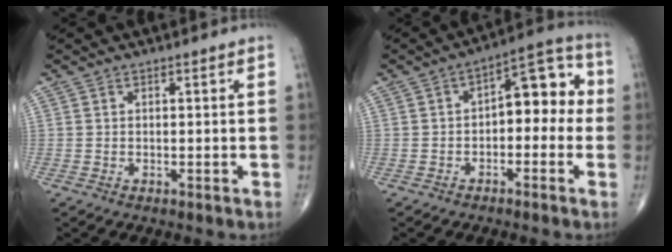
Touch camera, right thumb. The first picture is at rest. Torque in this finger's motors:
{"motor_torque": [1.92, 2.10, 0.72, -0.31, 0.07]}